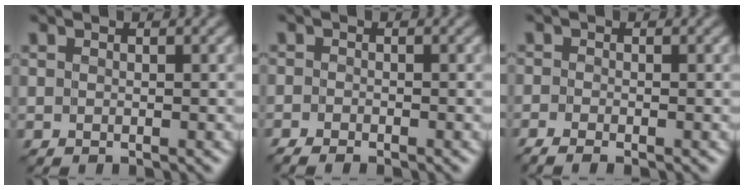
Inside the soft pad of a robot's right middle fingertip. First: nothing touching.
{"total": 1.5, "force": [-1.4, 0.2, 0.4], "torque": [-0.008, -0.002, -0.034]}
{"total": 1.9, "force": [-1.6, 0.3, 1.0], "torque": [-0.021, -0.003, -0.037]}